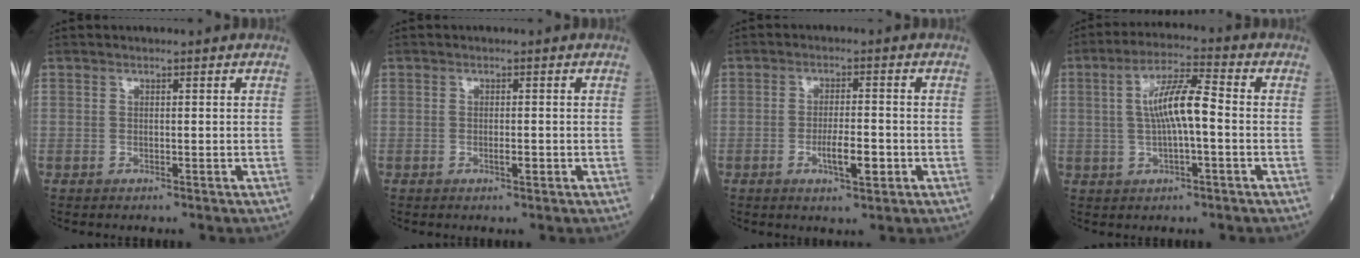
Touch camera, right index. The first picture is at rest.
{"total": 1.2, "force": [-0.4, 0.2, 1.1], "torque": [-0.021, -0.001, -0.007]}
{"total": 4.8, "force": [-1.6, 0.9, 4.4], "torque": [-0.077, -0.001, -0.025]}
{"total": 8.0, "force": [0.1, 1.2, 7.9], "torque": [-0.149, 0.016, 0.000]}